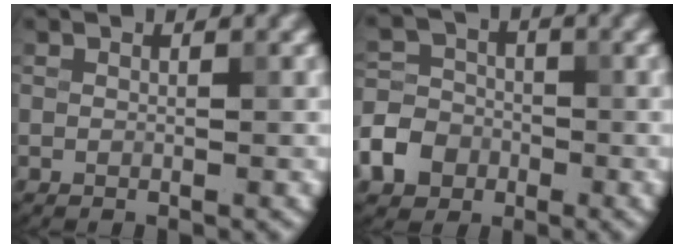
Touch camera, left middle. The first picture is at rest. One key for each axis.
{"total": 5.9, "fx": -2.9, "fy": 4.7, "fz": 2.1, "tx": -0.033, "ty": -0.012, "tz": -0.066}